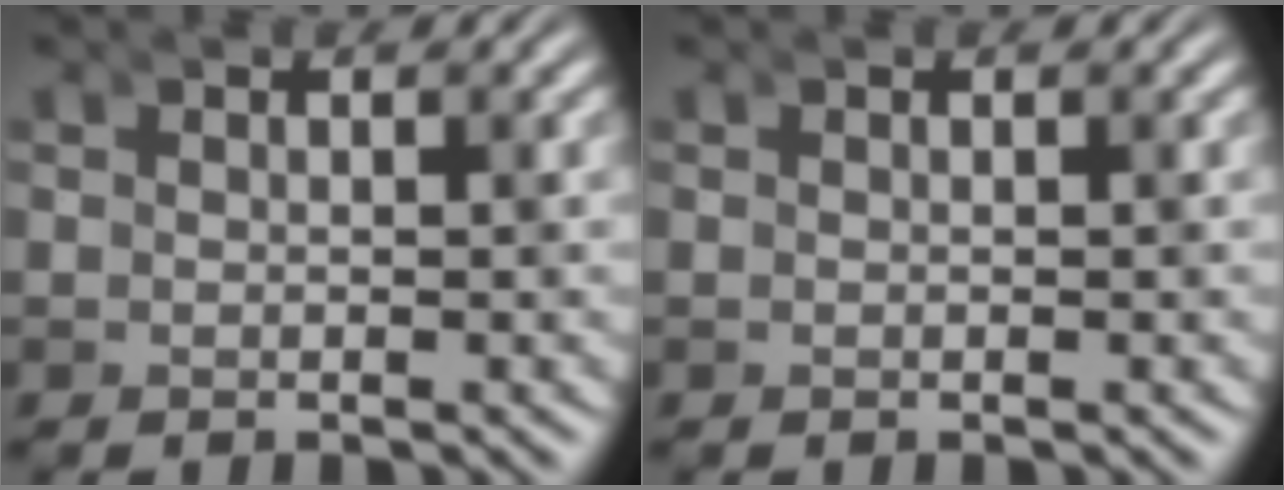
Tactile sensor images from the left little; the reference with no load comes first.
{"total": 0.0}